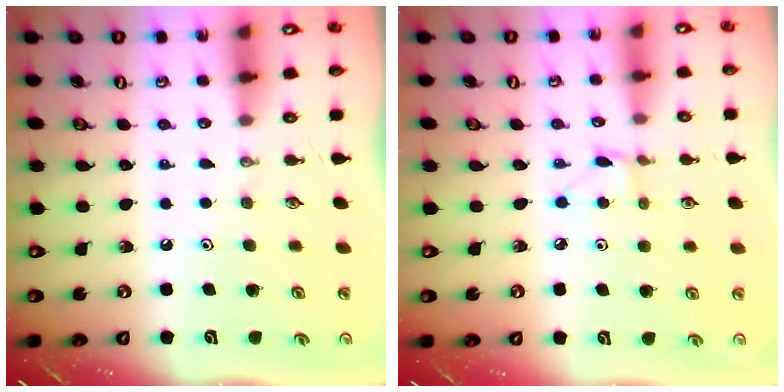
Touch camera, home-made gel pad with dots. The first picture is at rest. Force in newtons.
{"total": 2.6, "press": 2.6, "slide": 0.4}